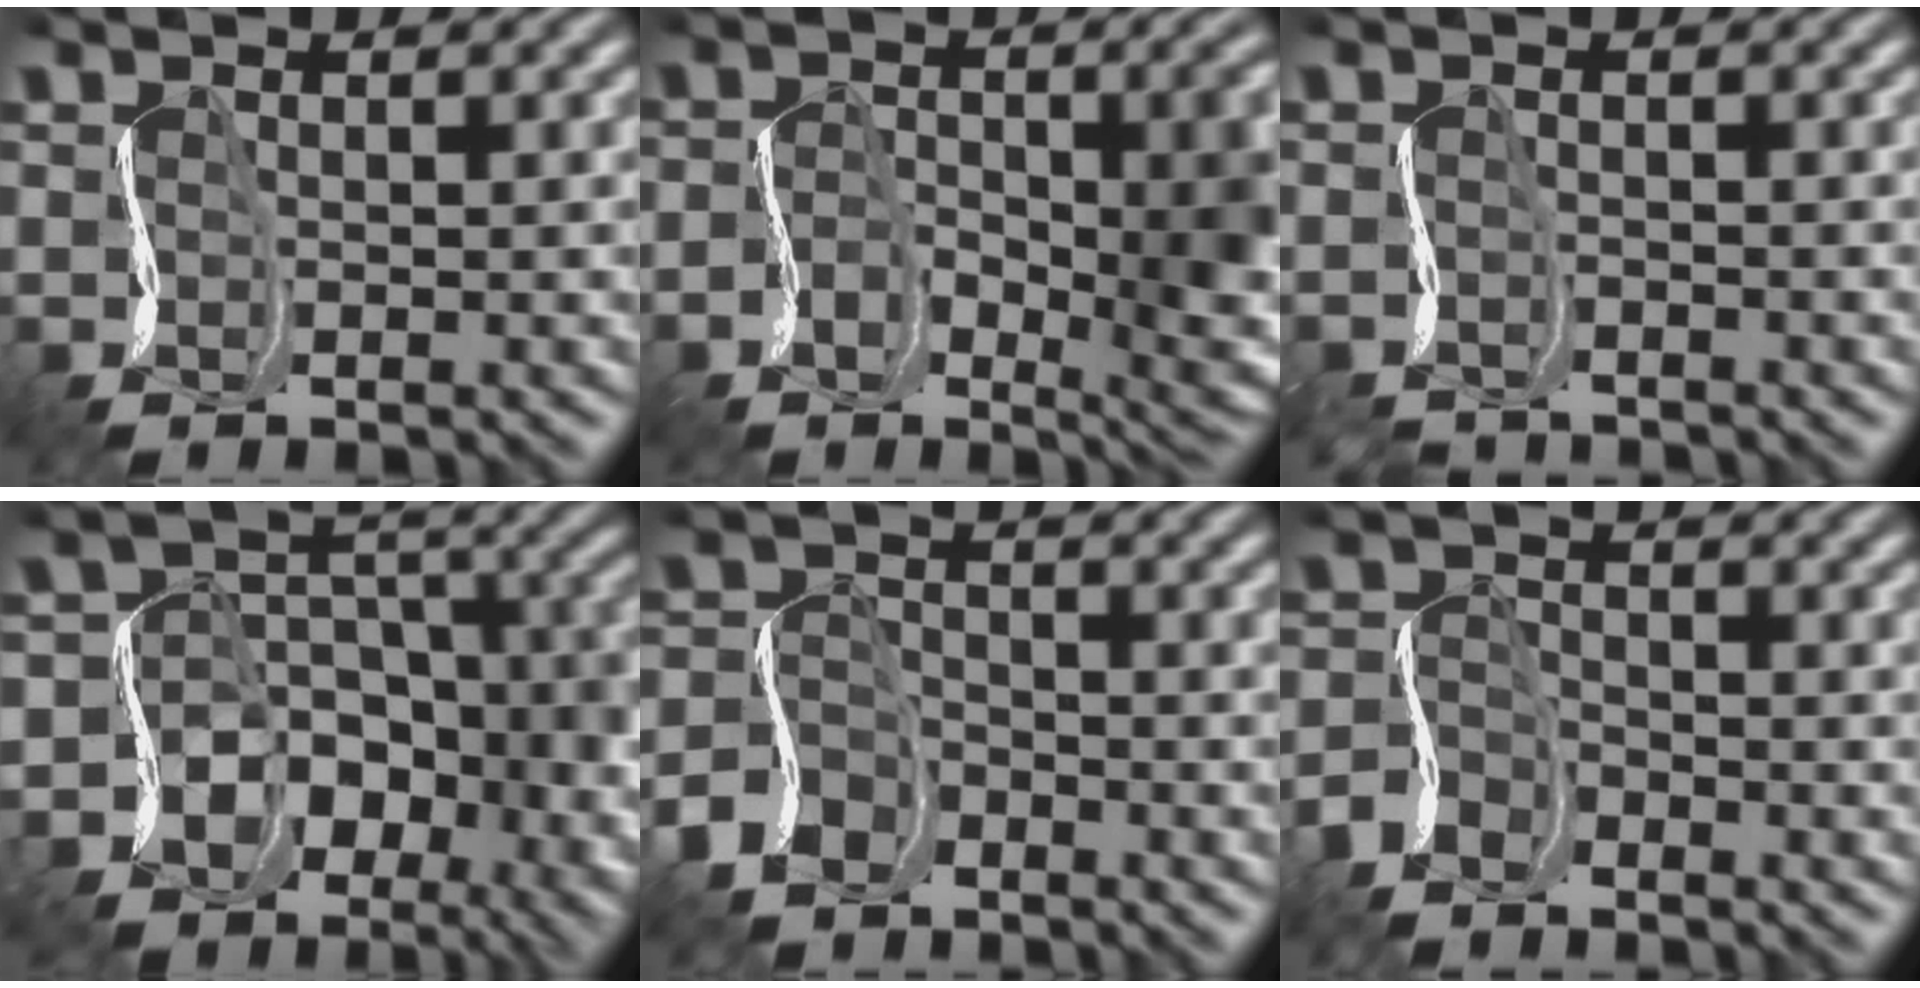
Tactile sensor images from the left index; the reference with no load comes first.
{"total": 10.8, "force": [-2.6, 5.3, 9.0], "torque": [-0.128, -0.013, -0.039]}
{"total": 1.7, "force": [-1.6, -0.4, -0.4], "torque": [0.004, -0.004, -0.033]}
{"total": 8.4, "force": [-3.4, 6.8, 3.5], "torque": [-0.037, 0.010, -0.066]}
{"total": 3.3, "force": [-2.5, 2.0, 0.8], "torque": [-0.026, 0.002, -0.059]}
{"total": 2.7, "force": [-2.3, 1.2, 0.6], "torque": [-0.018, 0.001, -0.057]}